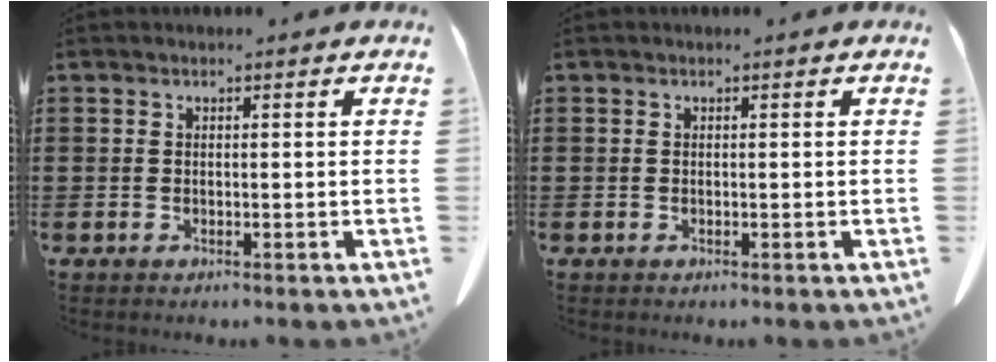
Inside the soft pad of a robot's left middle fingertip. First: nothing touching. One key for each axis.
{"total": 0.0}